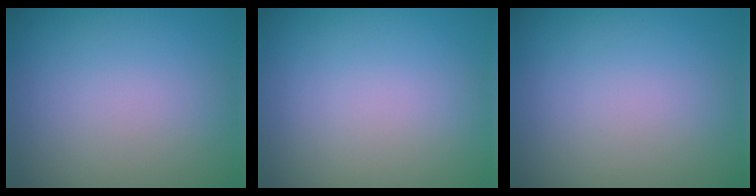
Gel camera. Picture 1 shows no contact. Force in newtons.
{"total": 0.0}
{"total": 0.0}